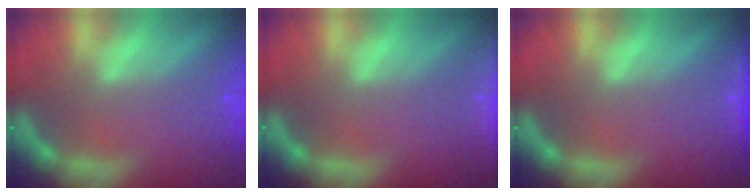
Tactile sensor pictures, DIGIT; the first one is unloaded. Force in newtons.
{"total": 7.5}
{"total": 1.4}